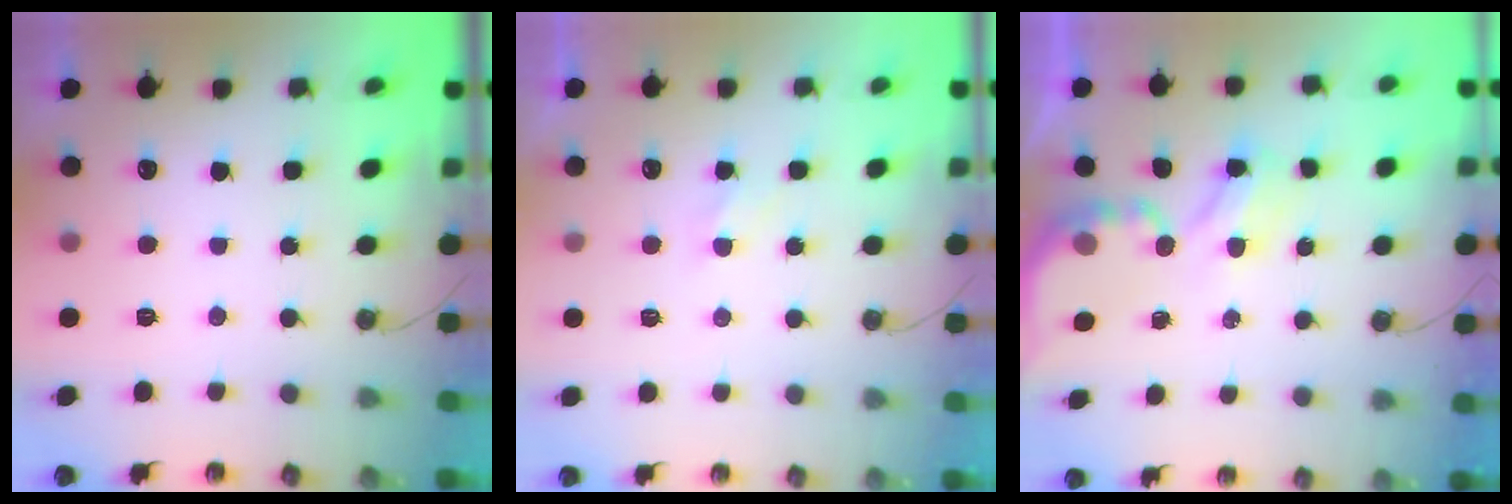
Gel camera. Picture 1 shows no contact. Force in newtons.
{"total": 2.9, "press": 2.9, "slide": 0.4}
{"total": 3.7, "press": 3.7, "slide": 0.2}